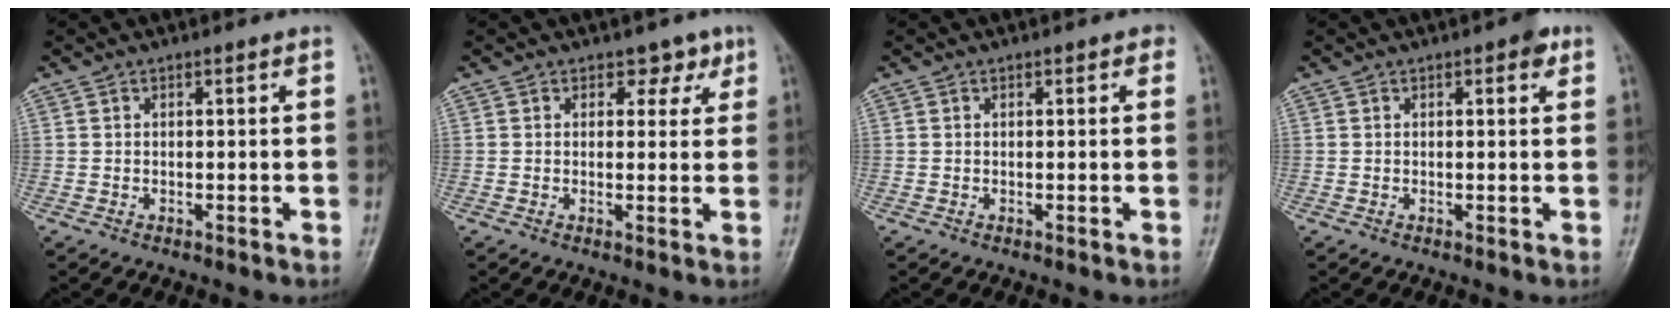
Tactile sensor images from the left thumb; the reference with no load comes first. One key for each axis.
{"total": 3.1, "fx": 1.8, "fy": 2.2, "fz": 1.0, "tx": 0.013, "ty": -0.007, "tz": 0.019}
{"total": 0.9, "fx": 0.4, "fy": 0.6, "fz": 0.6, "tx": 0.004, "ty": 0.001, "tz": 0.000}
{"total": 2.4, "fx": 1.2, "fy": 1.0, "fz": 1.8, "tx": -0.017, "ty": -0.001, "tz": 0.010}